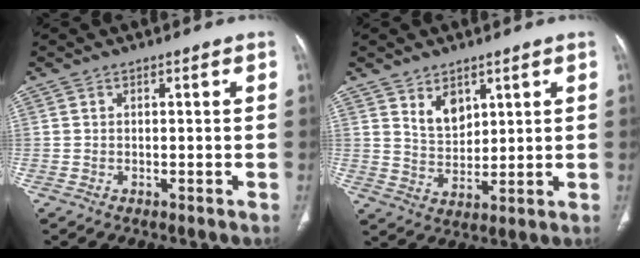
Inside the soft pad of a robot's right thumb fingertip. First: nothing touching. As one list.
[{"total": 5.7, "force": [3.3, 3.5, 3.1], "torque": [-0.034, -0.031, 0.068]}]